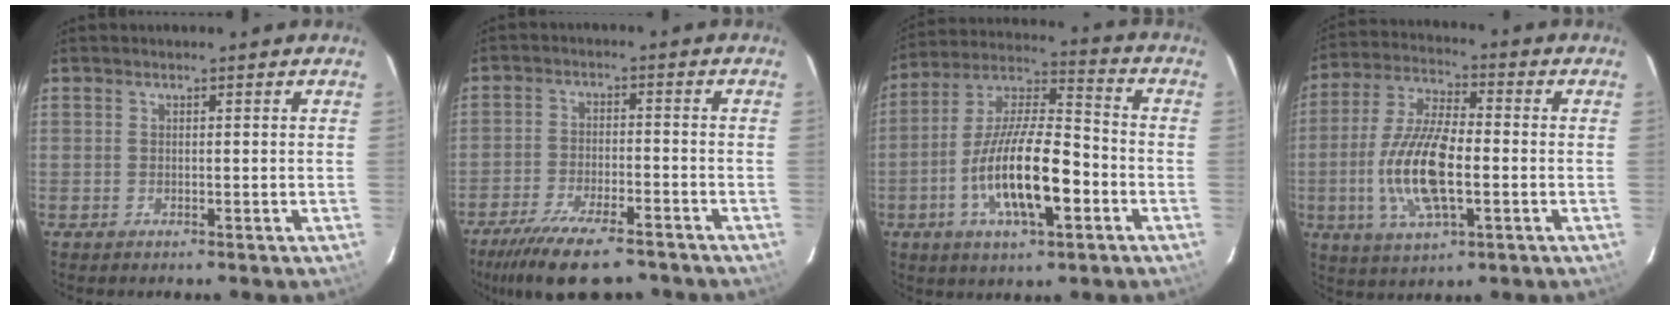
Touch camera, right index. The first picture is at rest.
{"total": 14.1, "force": [-11.2, 3.8, 7.8], "torque": [-0.167, -0.029, -0.183]}
{"total": 16.9, "force": [-5.5, 5.3, 15.1], "torque": [-0.287, -0.004, -0.101]}
{"total": 15.0, "force": [-2.9, 5.5, 13.6], "torque": [-0.285, -0.003, -0.057]}